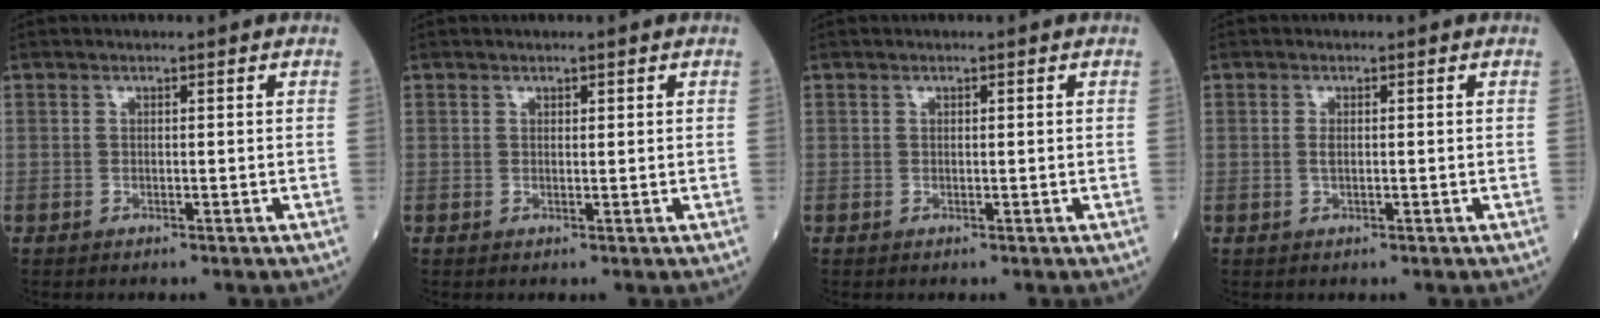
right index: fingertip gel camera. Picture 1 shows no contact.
{"total": 0.6, "force": [0.4, 0.3, 0.3], "torque": [-0.003, -0.003, 0.006]}
{"total": 0.0}
{"total": 1.2, "force": [0.0, 0.5, 1.1], "torque": [-0.027, -0.001, 0.003]}